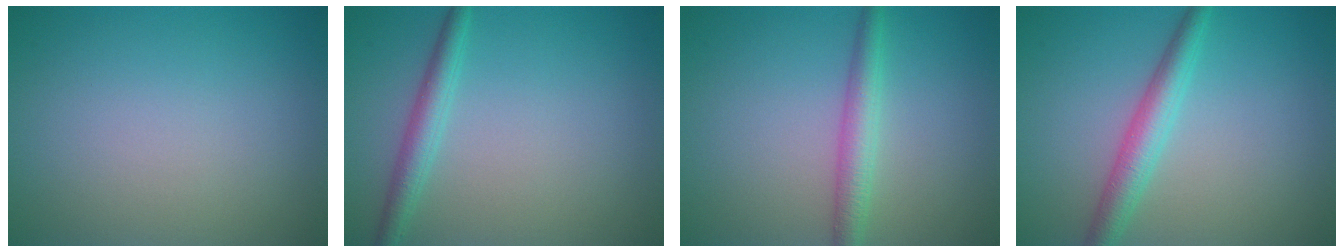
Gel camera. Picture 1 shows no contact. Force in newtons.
{"total": 2.4, "press": 2.4, "slide": 0.1}
{"total": 2.8, "press": 2.8, "slide": 0.1}
{"total": 3.3, "press": 3.3, "slide": 0.2}